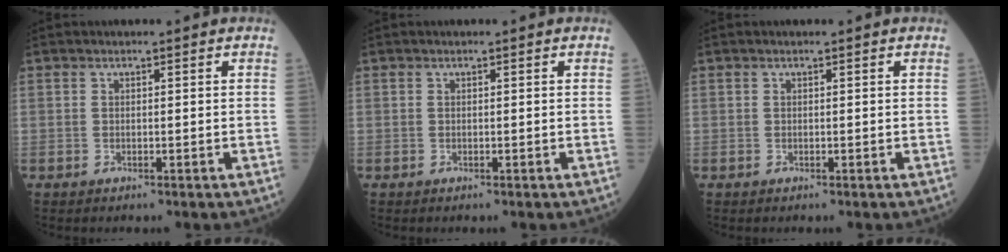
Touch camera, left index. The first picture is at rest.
{"total": 0.0}
{"total": 0.0}